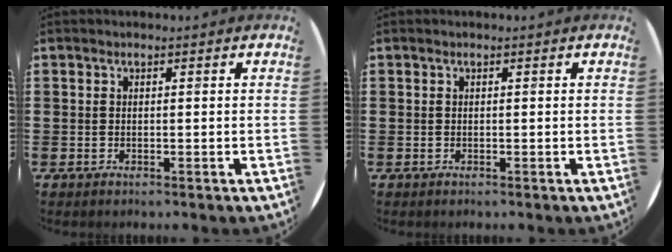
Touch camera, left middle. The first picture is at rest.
{"total": 0.0}